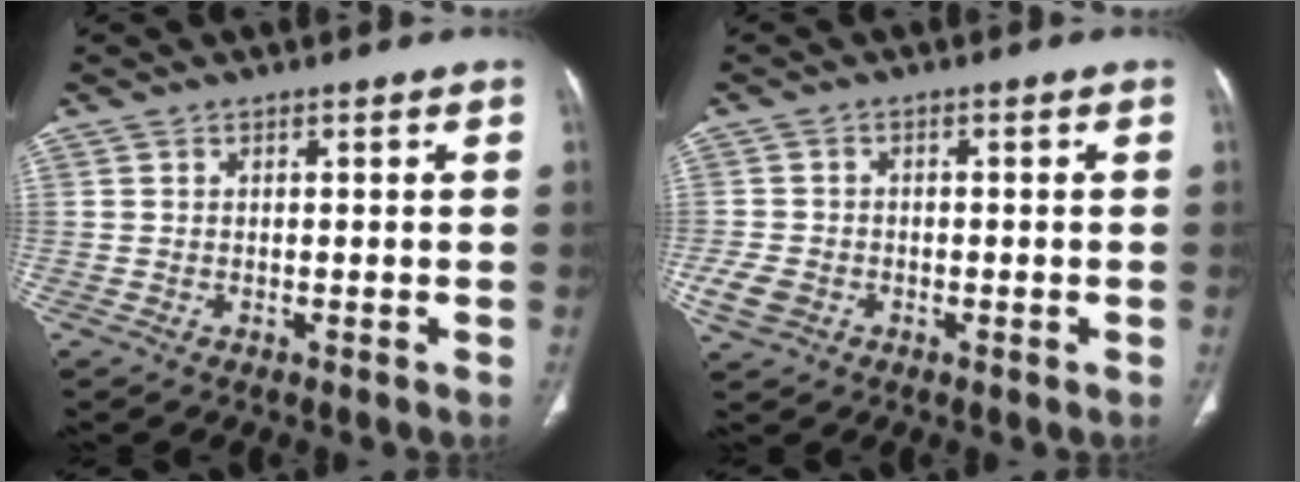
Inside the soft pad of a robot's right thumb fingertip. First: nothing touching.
{"total": 4.3, "force": [-1.5, 3.4, 2.1], "torque": [-0.042, 0.010, -0.024]}